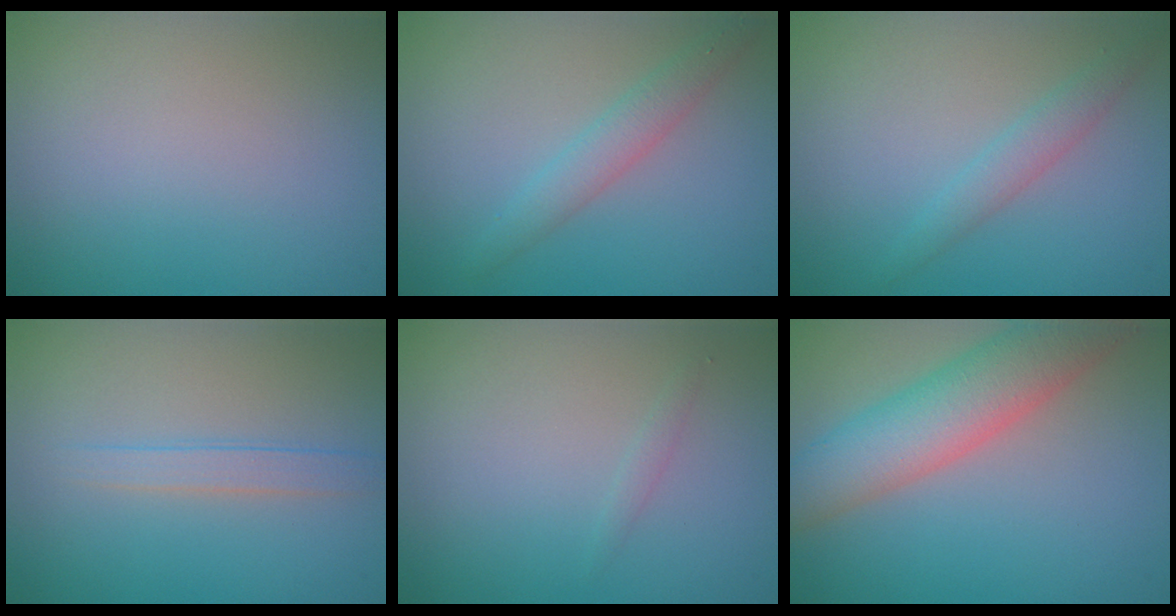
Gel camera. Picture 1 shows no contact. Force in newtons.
{"total": 2.3, "press": 2.3, "slide": 0.1}
{"total": 2.0, "press": 2.0, "slide": 0.0}
{"total": 1.8, "press": 1.7, "slide": 0.2}
{"total": 0.6, "press": 0.6, "slide": 0.0}
{"total": 7.6, "press": 7.6, "slide": 0.5}